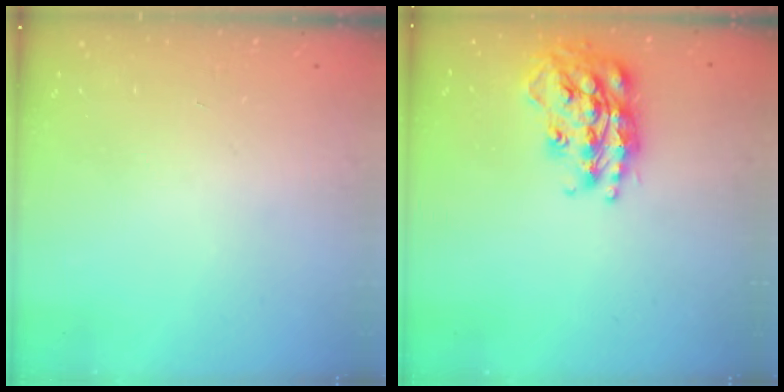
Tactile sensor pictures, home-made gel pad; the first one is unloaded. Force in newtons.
{"total": 19.5, "press": 19.4, "slide": 1.3}